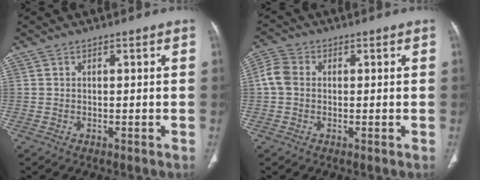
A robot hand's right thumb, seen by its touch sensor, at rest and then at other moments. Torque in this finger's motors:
{"motor_torque": [0.19, 0.11, 0.36, -0.37, 0.06]}